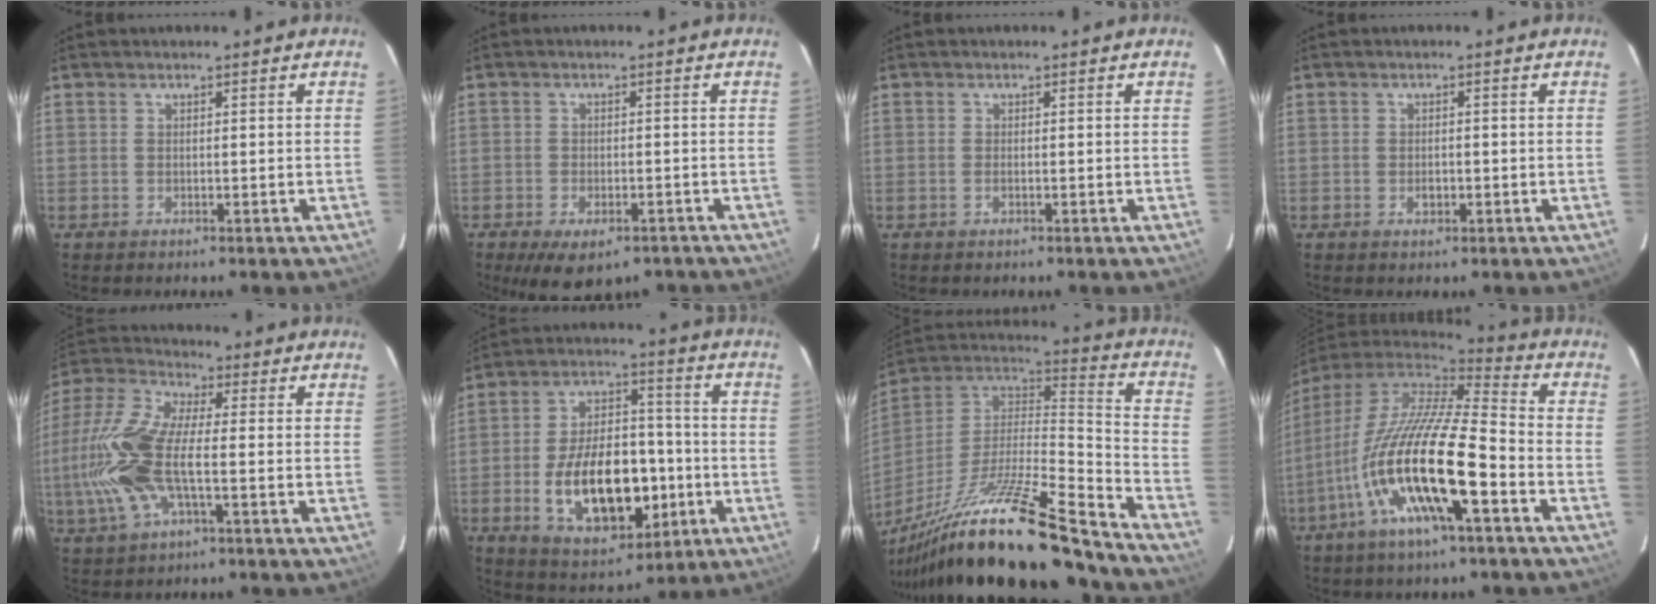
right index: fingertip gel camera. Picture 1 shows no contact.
{"total": 10.2, "force": [-7.1, 4.5, 5.8], "torque": [-0.116, -0.022, -0.096]}
{"total": 0.8, "force": [-0.3, 0.4, 0.6], "torque": [-0.015, -0.001, -0.007]}
{"total": 1.7, "force": [-0.5, 1.3, 0.9], "torque": [-0.015, 0.001, -0.008]}
{"total": 16.9, "force": [-2.8, 6.1, 15.5], "torque": [-0.340, 0.000, -0.060]}
{"total": 19.0, "force": [-4.7, 10.7, 15.0], "torque": [-0.283, 0.013, -0.053]}
{"total": 30.9, "force": [-22.6, 4.2, 20.6], "torque": [-0.336, -0.055, -0.366]}
{"total": 20.9, "force": [-8.4, 4.0, 18.7], "torque": [-0.339, -0.044, -0.163]}